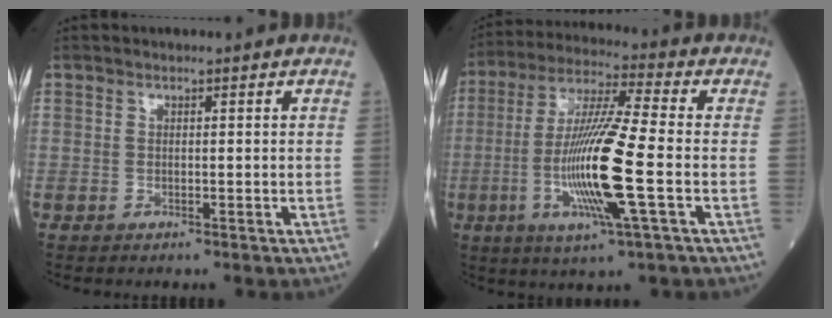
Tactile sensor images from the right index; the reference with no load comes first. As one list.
[{"total": 14.9, "force": [-3.2, 0.1, 14.6], "torque": [-0.294, -0.012, -0.064]}]